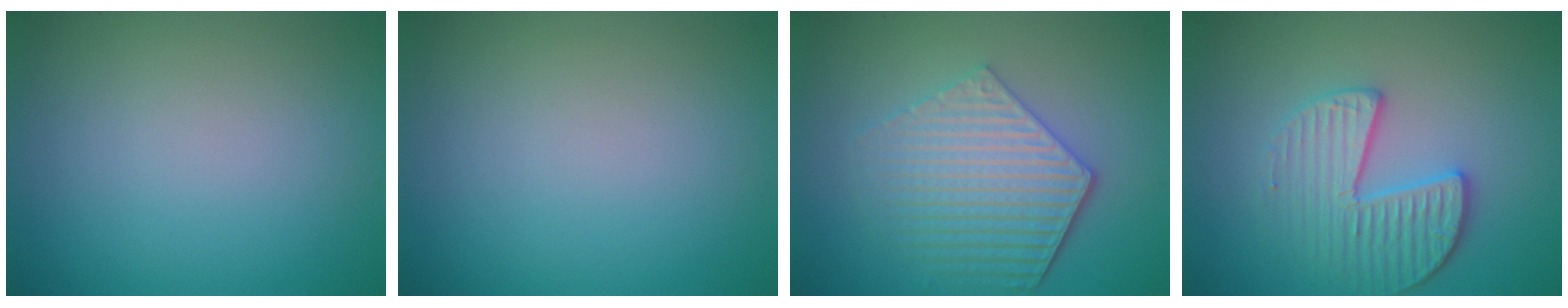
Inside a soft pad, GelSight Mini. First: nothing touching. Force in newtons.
{"total": 0.0}
{"total": 5.5, "press": 4.4, "slide": 3.2}
{"total": 3.6, "press": 3.4, "slide": 1.2}